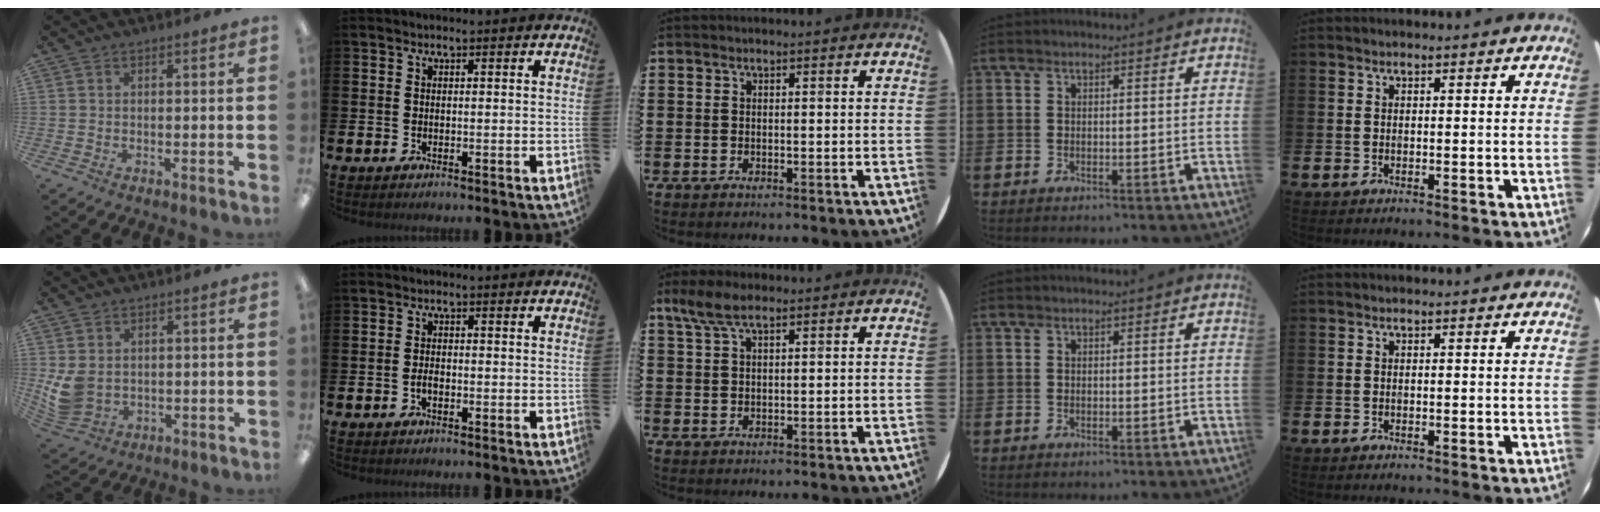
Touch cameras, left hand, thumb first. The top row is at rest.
{"thumb": {"total": 6.8, "force": [1.3, 5.6, 3.8], "torque": [-0.090, -0.005, 0.027]}, "index": {"total": 1.3, "force": [-0.5, 0.7, 1.0], "torque": [-0.013, -0.001, -0.012]}, "middle": {"total": 4.3, "force": [2.9, 1.4, 2.8], "torque": [-0.062, 0.005, 0.054]}}